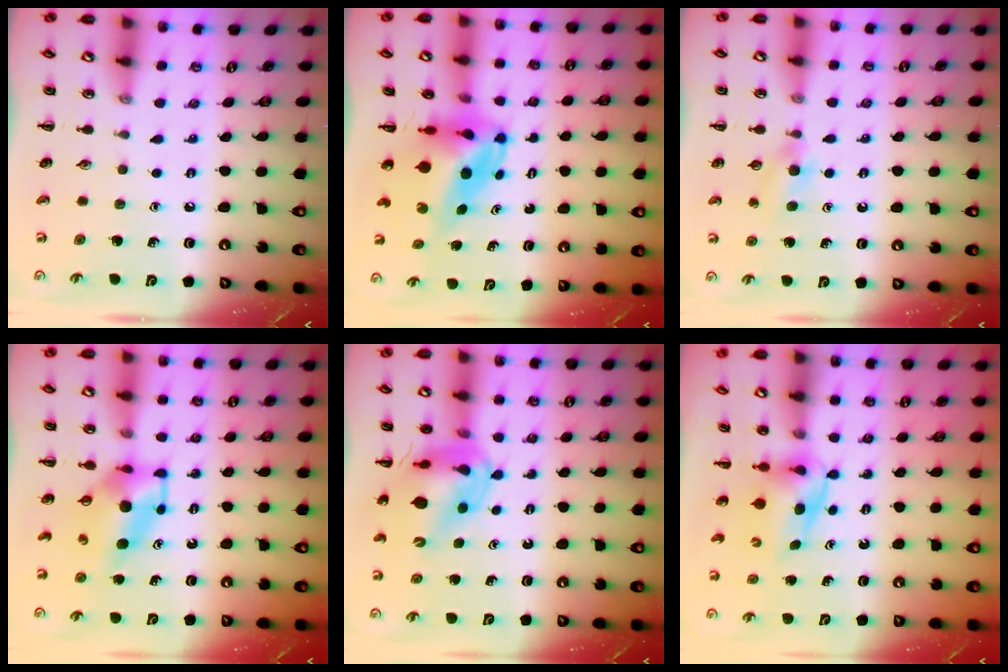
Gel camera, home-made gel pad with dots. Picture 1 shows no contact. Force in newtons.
{"total": 6.7, "press": 6.4, "slide": 1.9}
{"total": 5.9, "press": 5.6, "slide": 1.9}
{"total": 5.7, "press": 5.6, "slide": 1.1}
{"total": 13.2, "press": 12.7, "slide": 3.6}
{"total": 5.2, "press": 5.2, "slide": 0.4}